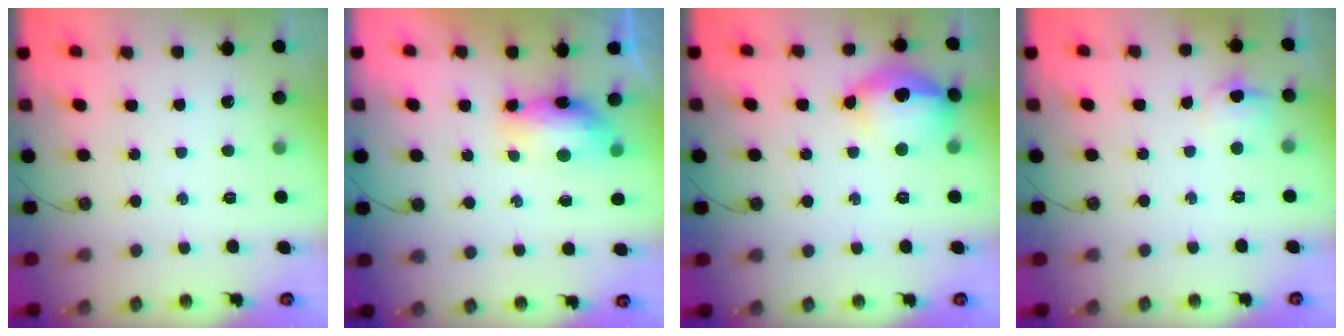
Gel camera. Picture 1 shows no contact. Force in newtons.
{"total": 8.4, "press": 8.4, "slide": 0.6}
{"total": 14.6, "press": 14.5, "slide": 1.8}
{"total": 4.7, "press": 4.5, "slide": 1.5}